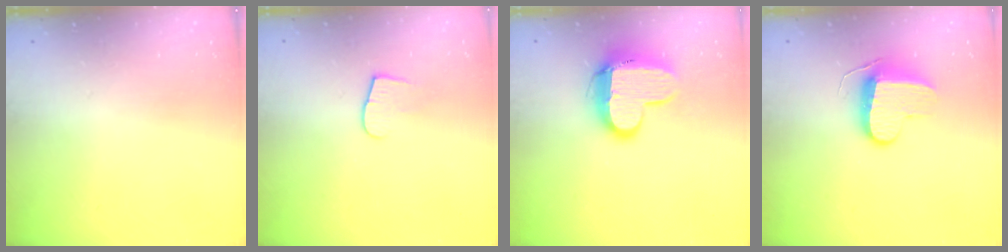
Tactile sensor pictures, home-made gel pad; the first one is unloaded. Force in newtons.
{"total": 5.7, "press": 5.7, "slide": 0.5}
{"total": 12.0, "press": 11.9, "slide": 1.1}
{"total": 9.4, "press": 9.4, "slide": 0.5}